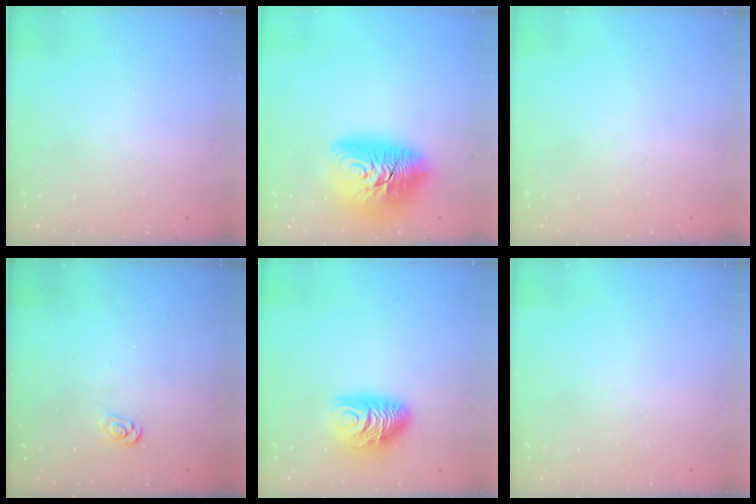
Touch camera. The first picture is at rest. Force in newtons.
{"total": 17.3, "press": 17.2, "slide": 1.5}
{"total": 0.0}
{"total": 2.5, "press": 2.5, "slide": 0.3}
{"total": 10.0, "press": 10.0, "slide": 0.4}
{"total": 0.0}